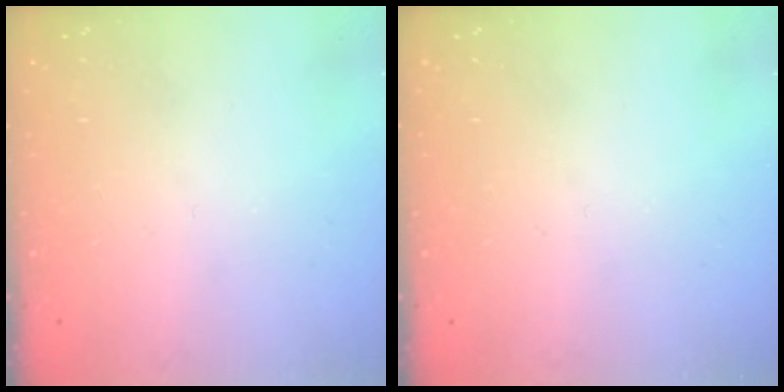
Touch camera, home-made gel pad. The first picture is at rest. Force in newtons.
{"total": 0.0}